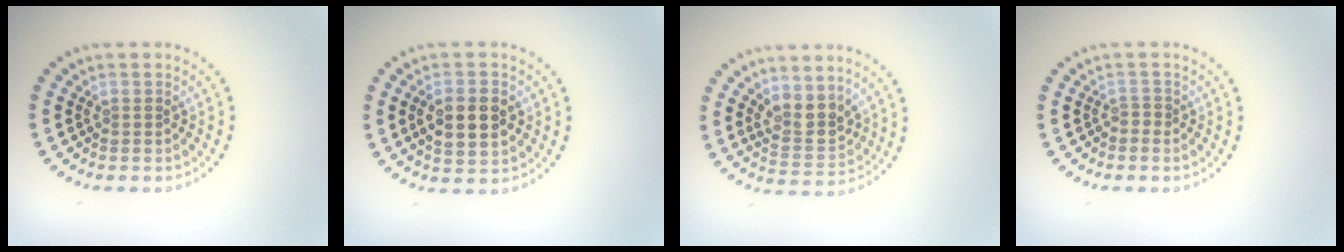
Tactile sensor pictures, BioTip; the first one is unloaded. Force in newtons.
{"total": 4.6, "press": 4.6, "slide": 0.3}
{"total": 3.2, "press": 3.0, "slide": 1.3}
{"total": 0.7, "press": 0.3, "slide": 0.6}